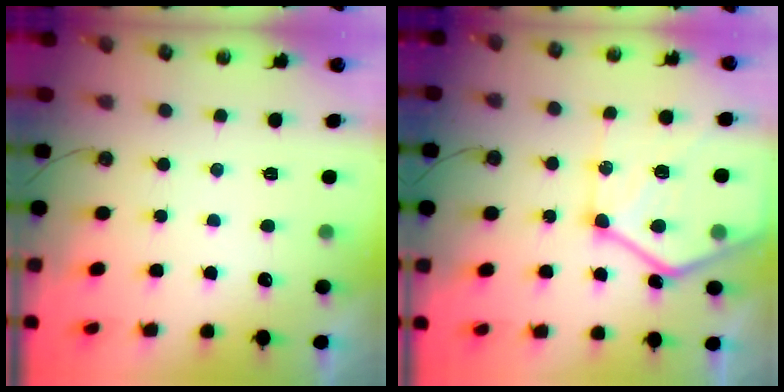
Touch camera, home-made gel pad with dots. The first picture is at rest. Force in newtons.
{"total": 20.3, "press": 20.3, "slide": 1.7}